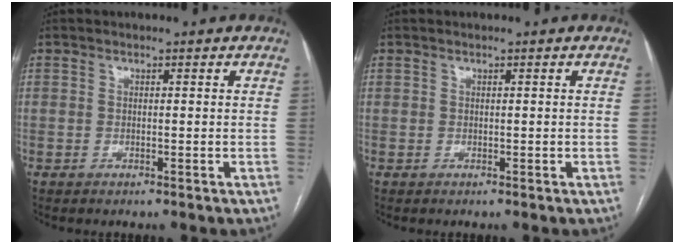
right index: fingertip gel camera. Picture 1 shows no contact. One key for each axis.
{"total": 0.0}